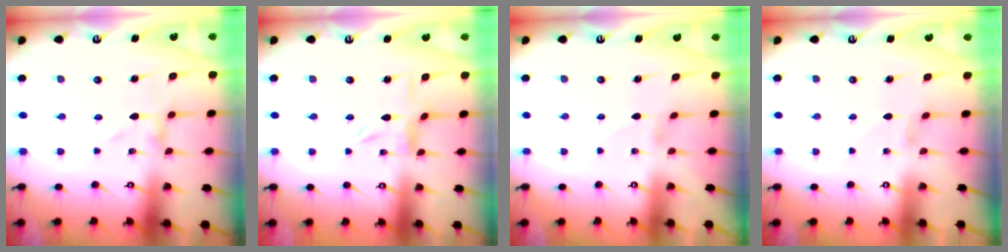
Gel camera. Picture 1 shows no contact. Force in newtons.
{"total": 1.3, "press": 1.2, "slide": 0.2}
{"total": 0.0}
{"total": 0.5, "press": 0.5, "slide": 0.2}